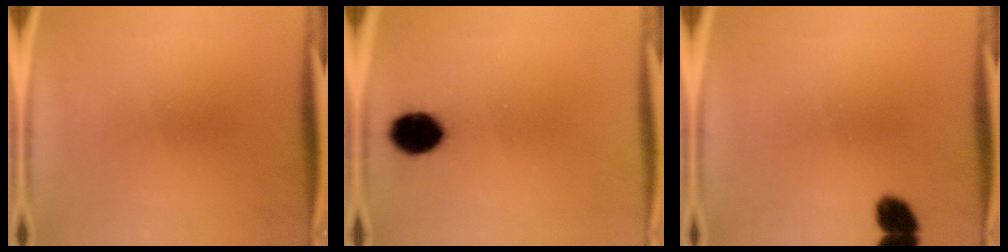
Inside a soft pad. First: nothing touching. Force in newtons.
{"total": 8.8}
{"total": 5.0}